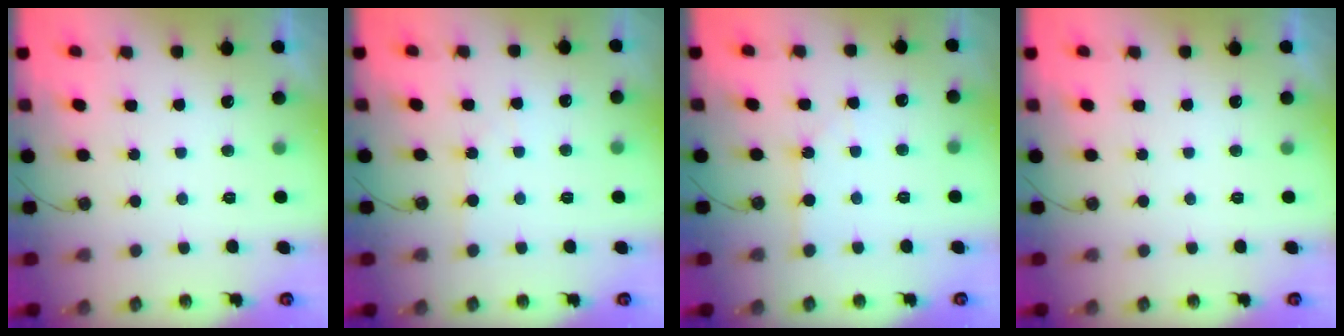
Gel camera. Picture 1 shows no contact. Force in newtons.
{"total": 1.6, "press": 1.5, "slide": 0.3}
{"total": 2.6, "press": 2.6, "slide": 0.3}
{"total": 0.0}